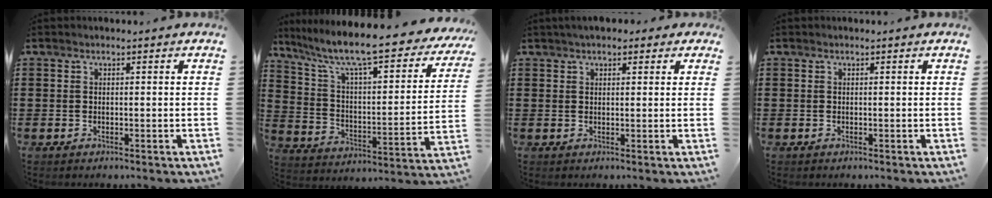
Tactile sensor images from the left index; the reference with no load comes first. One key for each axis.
{"total": 10.0, "fx": 8.2, "fy": 0.5, "fz": 5.6, "tx": -0.133, "ty": -0.065, "tz": 0.131}
{"total": 2.0, "fx": 1.2, "fy": 1.0, "fz": 1.1, "tx": -0.026, "ty": 0.008, "tz": 0.022}
{"total": 0.0}